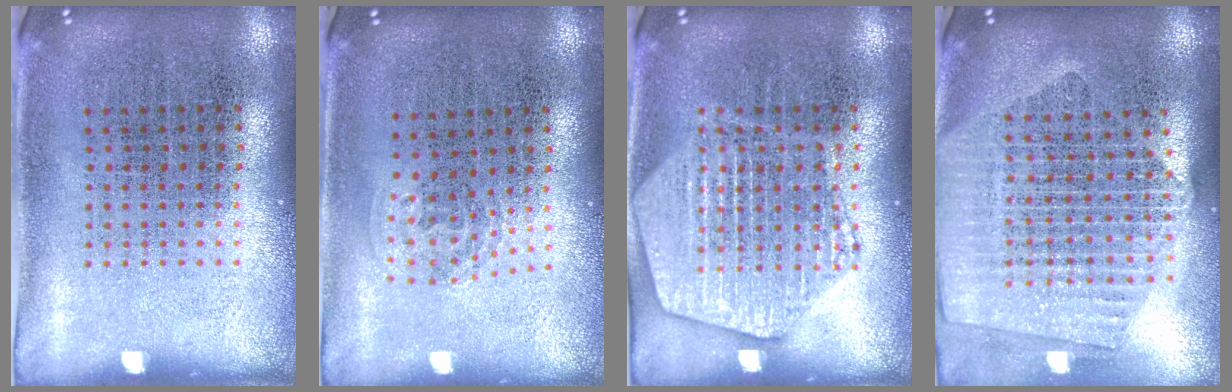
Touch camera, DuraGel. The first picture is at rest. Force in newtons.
{"total": 1.0, "press": 0.6, "slide": 0.7}
{"total": 3.1, "press": 3.1, "slide": 0.3}
{"total": 2.4, "press": 2.1, "slide": 1.1}